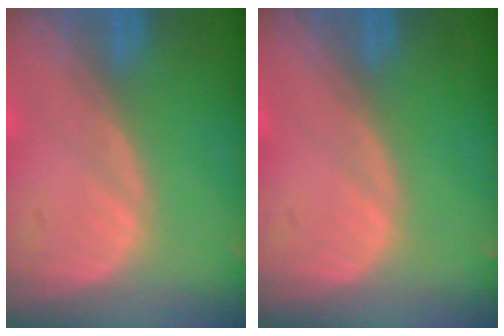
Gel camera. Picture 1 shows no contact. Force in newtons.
{"total": 0.0}